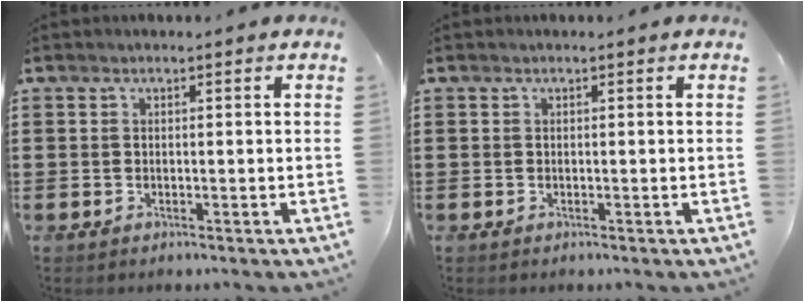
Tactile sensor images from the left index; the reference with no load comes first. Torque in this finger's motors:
{"motor_torque": [0.00, 0.00, 0.00, 0.00]}